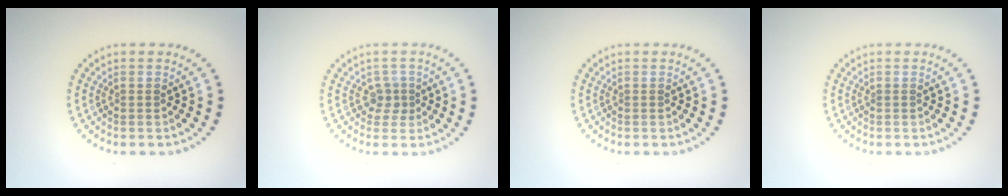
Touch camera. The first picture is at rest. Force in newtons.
{"total": 1.6, "press": 1.2, "slide": 1.0}
{"total": 0.0}
{"total": 0.0}